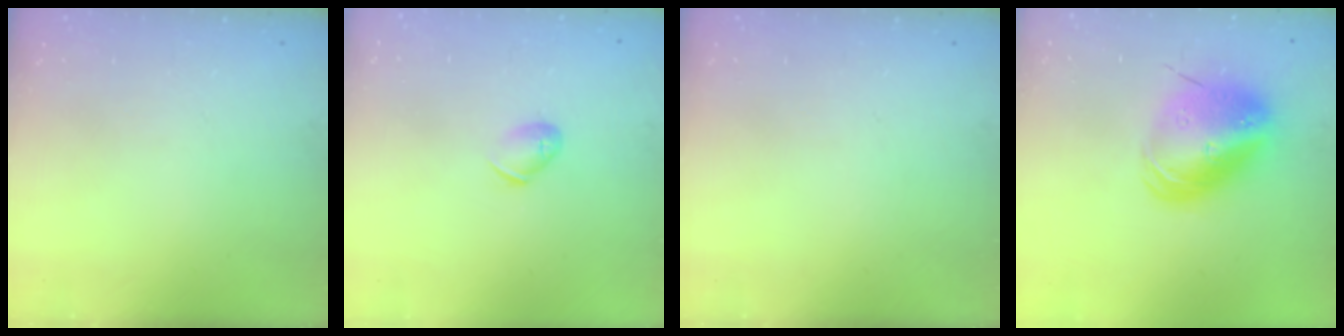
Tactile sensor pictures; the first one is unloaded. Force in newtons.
{"total": 6.5, "press": 6.4, "slide": 0.9}
{"total": 0.0}
{"total": 14.7, "press": 14.4, "slide": 2.9}